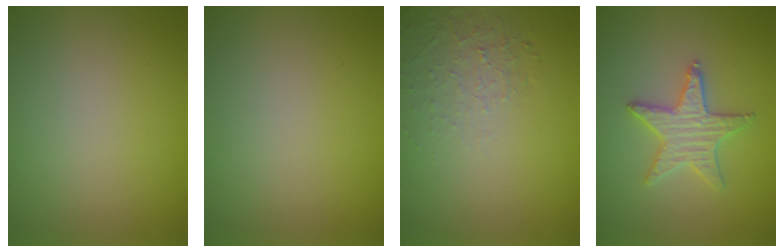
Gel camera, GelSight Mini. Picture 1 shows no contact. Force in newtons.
{"total": 0.0}
{"total": 1.4, "press": 0.6, "slide": 1.3}
{"total": 3.3, "press": 3.2, "slide": 0.8}